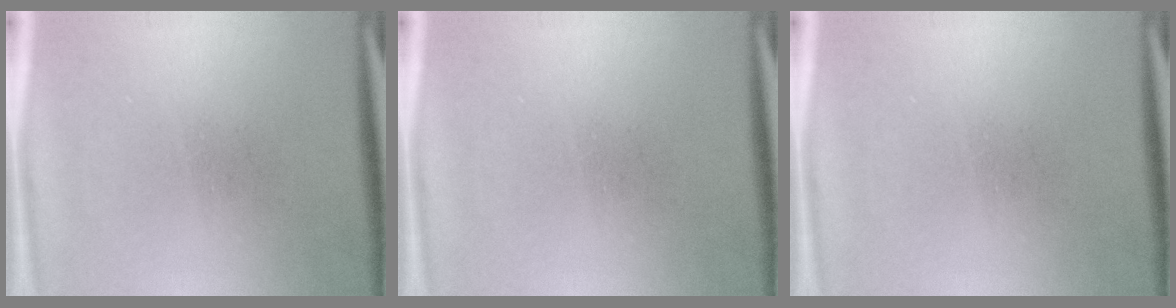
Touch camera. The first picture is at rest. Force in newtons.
{"total": 0.0}
{"total": 0.0}